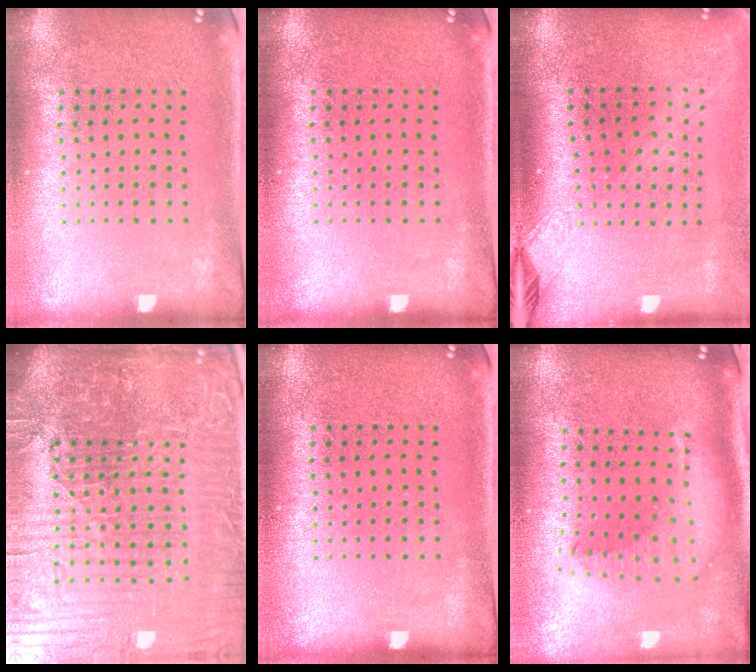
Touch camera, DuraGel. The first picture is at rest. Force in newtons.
{"total": 0.0}
{"total": 2.2, "press": 1.6, "slide": 1.5}
{"total": 8.0, "press": 7.1, "slide": 3.6}
{"total": 0.0}
{"total": 1.8, "press": 1.4, "slide": 1.0}